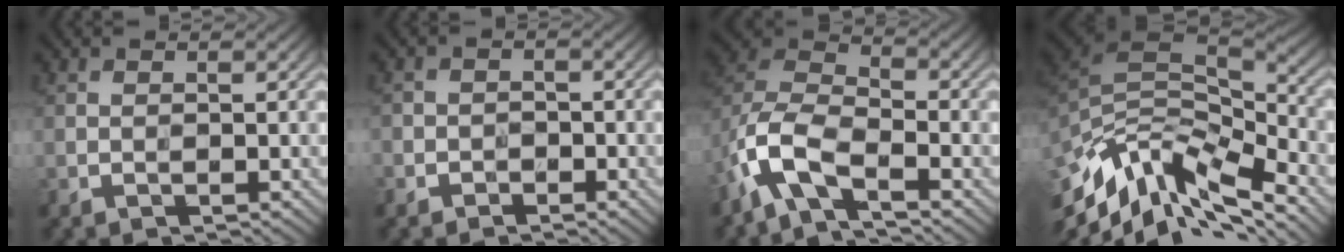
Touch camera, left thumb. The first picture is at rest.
{"total": 1.8, "force": [-1.2, 1.2, -0.3], "torque": [0.019, -0.001, -0.032]}
{"total": 8.5, "force": [-5.2, 3.3, 5.9], "torque": [-0.136, 0.002, -0.122]}
{"total": 12.9, "force": [-9.0, 4.6, 8.1], "torque": [-0.188, -0.006, -0.158]}